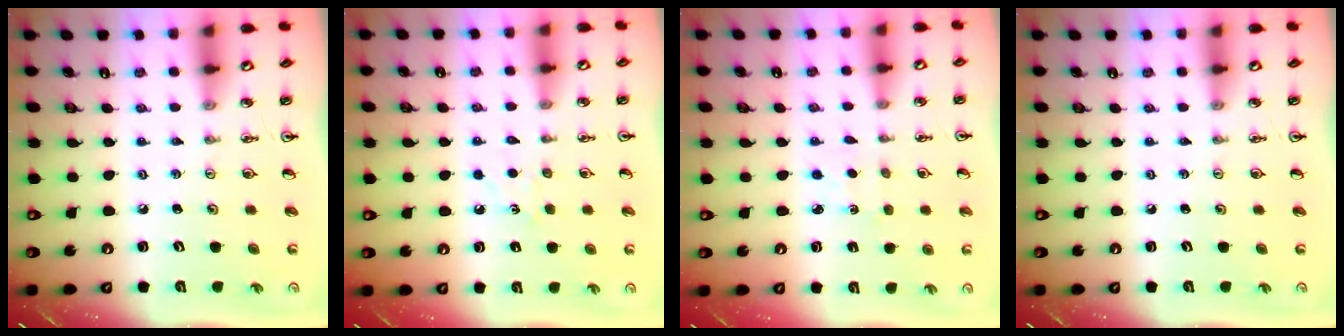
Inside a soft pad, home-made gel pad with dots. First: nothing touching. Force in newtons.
{"total": 4.6, "press": 4.6, "slide": 0.5}
{"total": 1.3, "press": 1.2, "slide": 0.3}
{"total": 0.0}